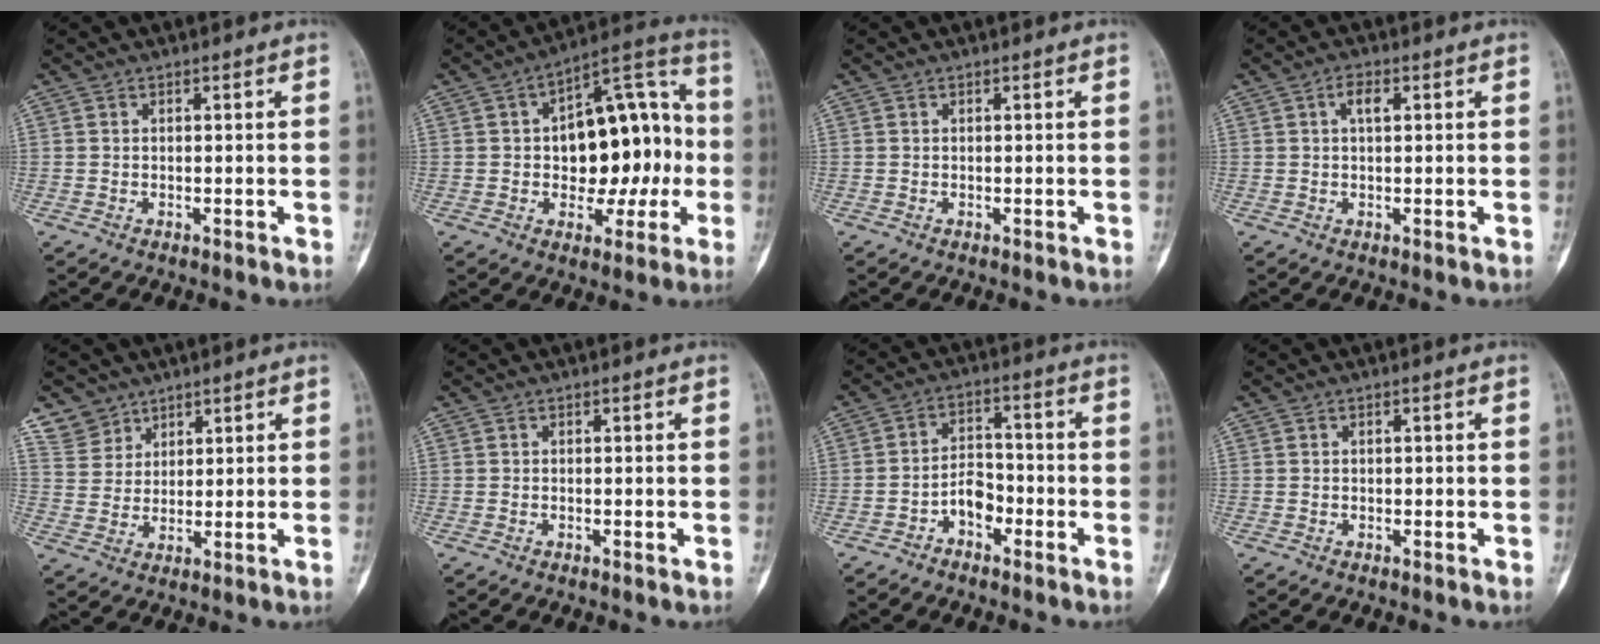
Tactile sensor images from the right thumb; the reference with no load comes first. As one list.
[{"total": 18.9, "force": [-0.6, 11.0, 15.4], "torque": [-0.164, 0.041, -0.004]}, {"total": 0.0}, {"total": 2.7, "force": [0.9, 1.4, 2.2], "torque": [-0.038, 0.003, 0.013]}, {"total": 5.3, "force": [4.0, 3.5, -0.6], "torque": [0.035, -0.026, 0.079]}, {"total": 0.0}, {"total": 5.4, "force": [-2.8, 3.3, 3.1], "torque": [-0.037, 0.034, -0.057]}, {"total": 0.0}]